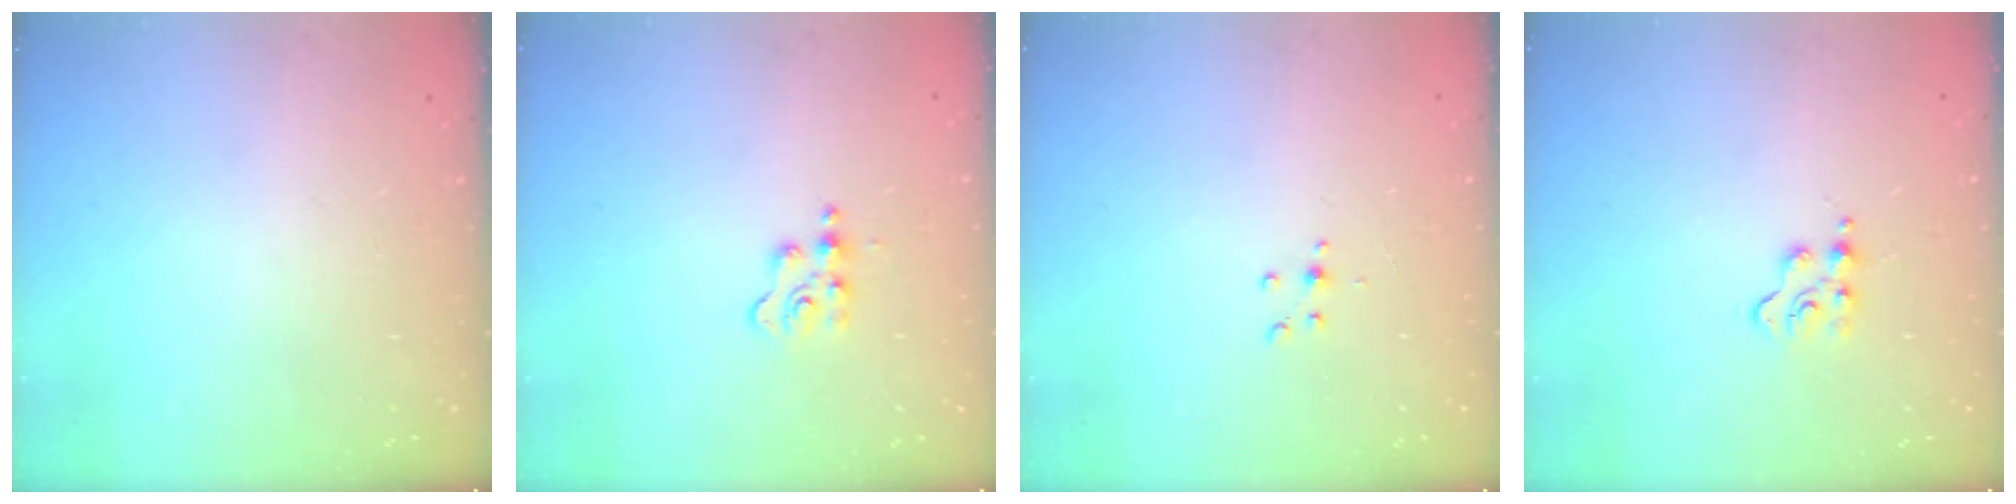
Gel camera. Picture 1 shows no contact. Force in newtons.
{"total": 3.1, "press": 3.1, "slide": 0.5}
{"total": 4.0, "press": 3.9, "slide": 0.9}
{"total": 4.3, "press": 4.3, "slide": 0.5}